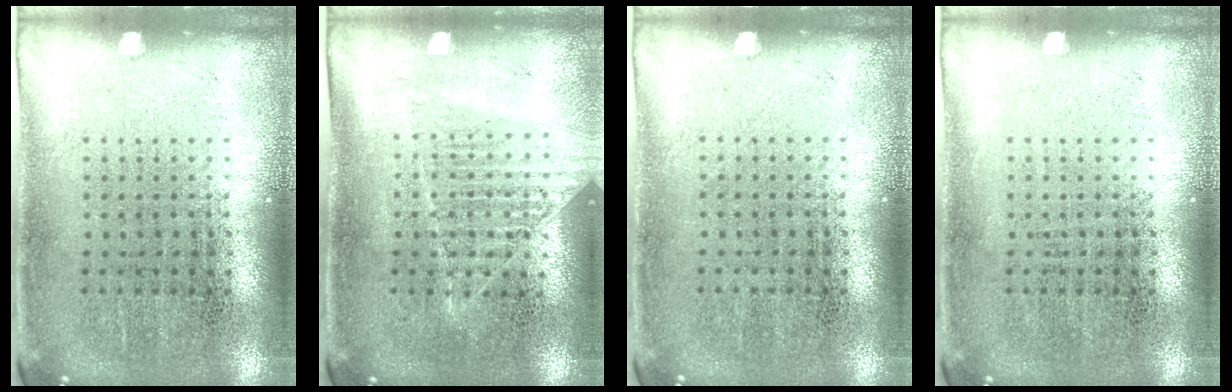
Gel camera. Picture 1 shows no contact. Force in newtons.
{"total": 1.2, "press": 1.2, "slide": 0.0}
{"total": 0.0}
{"total": 0.0}